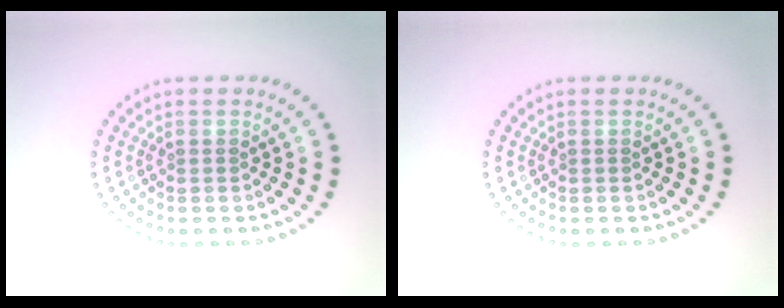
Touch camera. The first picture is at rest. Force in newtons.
{"total": 0.0}